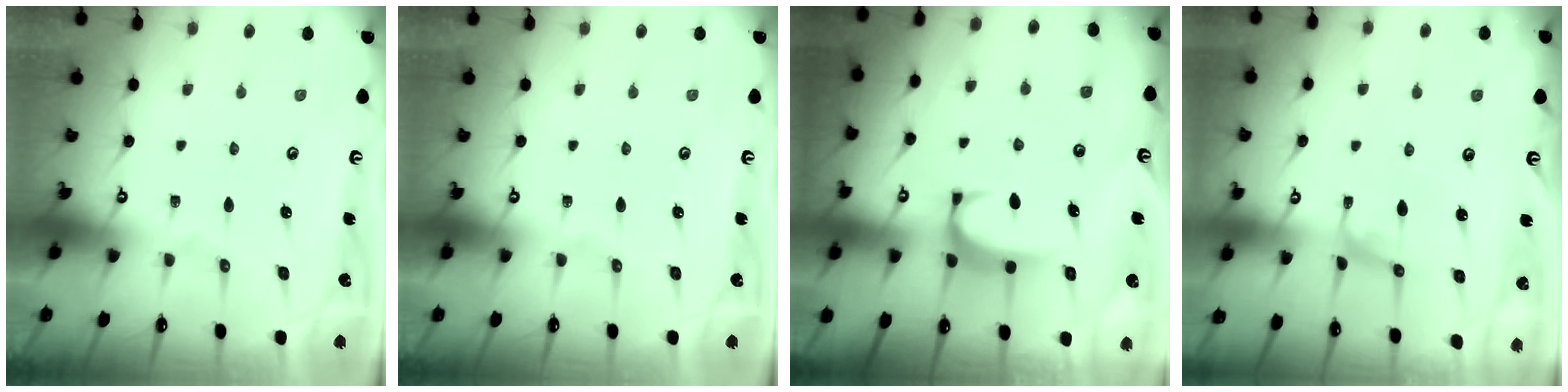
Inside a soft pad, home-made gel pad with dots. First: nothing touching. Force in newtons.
{"total": 0.0}
{"total": 1.8, "press": 1.8, "slide": 0.5}
{"total": 0.9, "press": 0.7, "slide": 0.5}